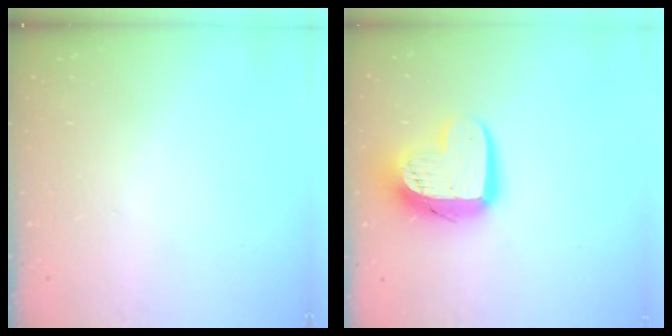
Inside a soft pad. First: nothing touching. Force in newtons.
{"total": 14.4, "press": 14.3, "slide": 1.4}